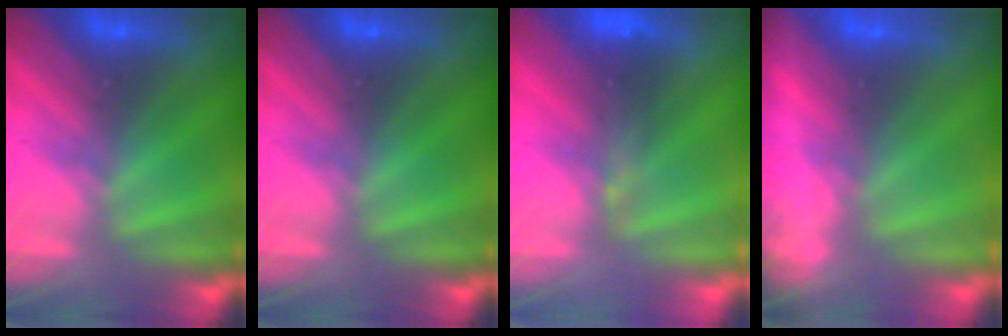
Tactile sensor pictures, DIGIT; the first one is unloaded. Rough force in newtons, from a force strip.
{"total": 0.0}
{"total": 4.5}
{"total": 8.7}